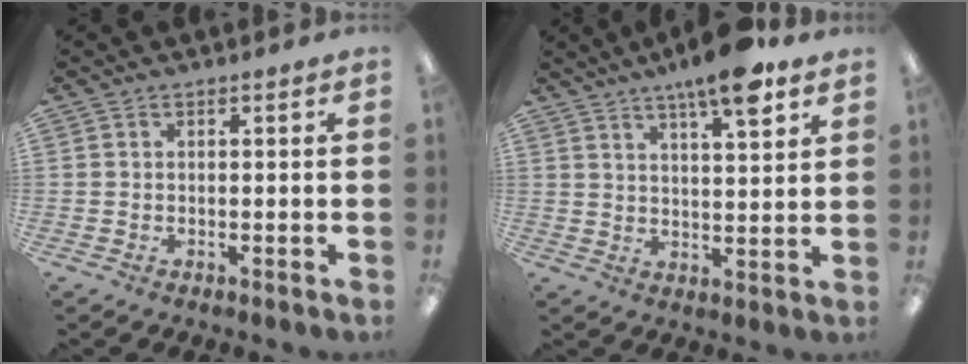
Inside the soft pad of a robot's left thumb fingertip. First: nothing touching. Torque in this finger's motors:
{"motor_torque": [1.87, 1.46, 1.34, -0.79, 0.07]}